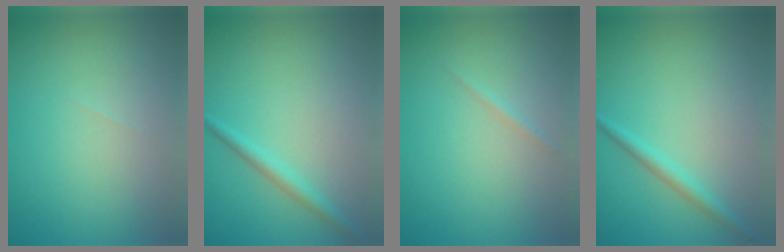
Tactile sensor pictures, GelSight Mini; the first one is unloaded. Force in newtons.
{"total": 1.5, "press": 1.5, "slide": 0.1}
{"total": 0.6, "press": 0.6, "slide": 0.0}
{"total": 1.5, "press": 1.5, "slide": 0.1}